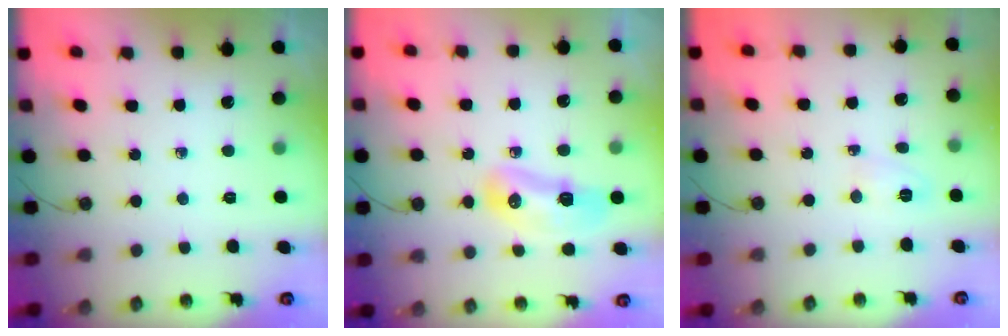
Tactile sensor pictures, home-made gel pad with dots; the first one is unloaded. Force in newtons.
{"total": 8.9, "press": 8.8, "slide": 1.3}
{"total": 5.4, "press": 3.0, "slide": 4.4}